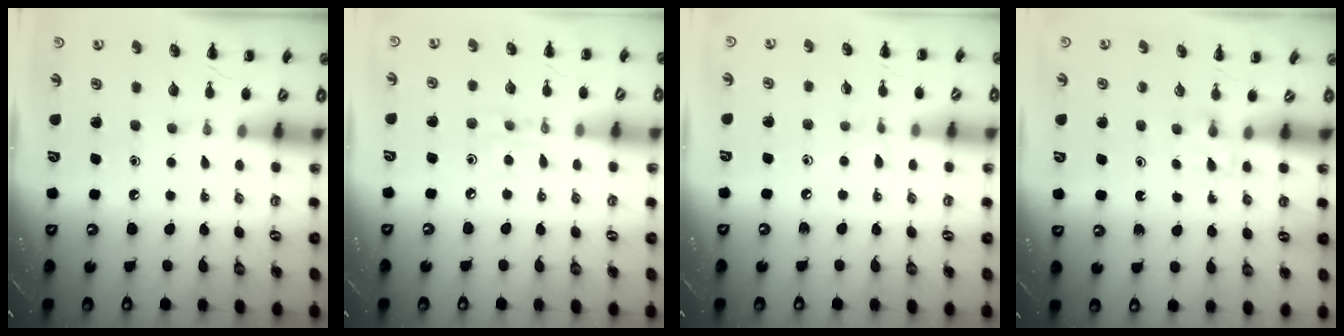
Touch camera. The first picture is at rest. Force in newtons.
{"total": 5.4, "press": 5.1, "slide": 1.8}
{"total": 5.3, "press": 5.0, "slide": 1.8}
{"total": 2.2, "press": 2.0, "slide": 0.9}